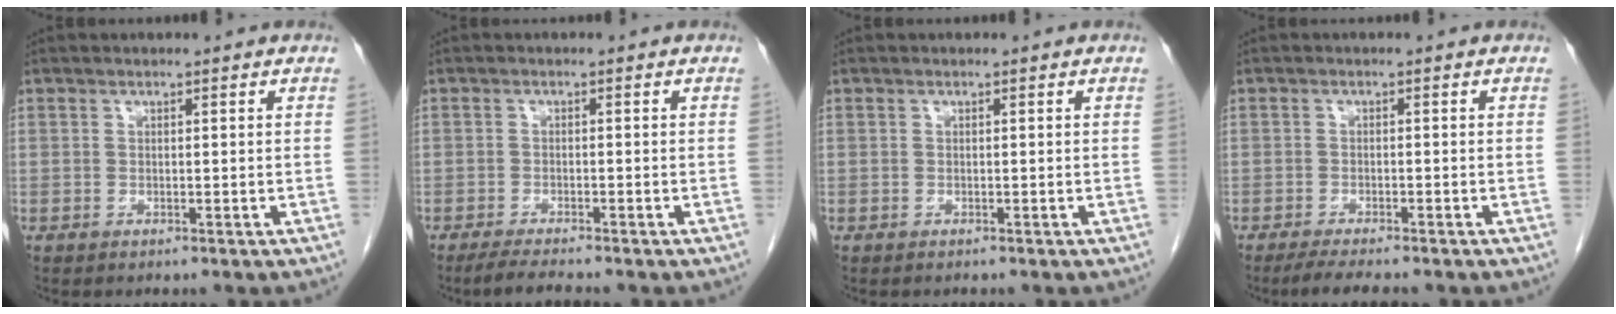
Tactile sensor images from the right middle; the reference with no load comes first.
{"total": 3.2, "force": [-2.8, -0.2, 1.5], "torque": [-0.038, -0.015, -0.050]}
{"total": 0.0}
{"total": 4.6, "force": [-3.8, 0.4, 2.5], "torque": [-0.046, -0.013, -0.059]}